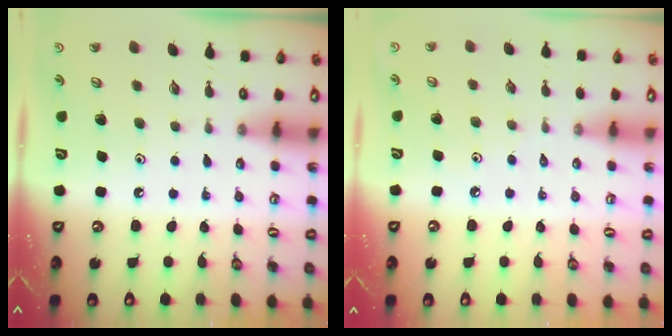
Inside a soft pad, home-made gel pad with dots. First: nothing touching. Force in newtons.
{"total": 2.8, "press": 2.7, "slide": 0.6}